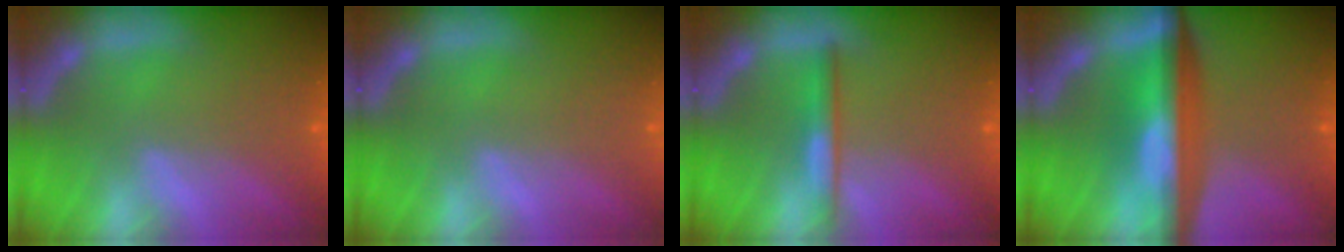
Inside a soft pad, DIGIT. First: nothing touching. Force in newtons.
{"total": 0.0}
{"total": 2.5}
{"total": 9.0}